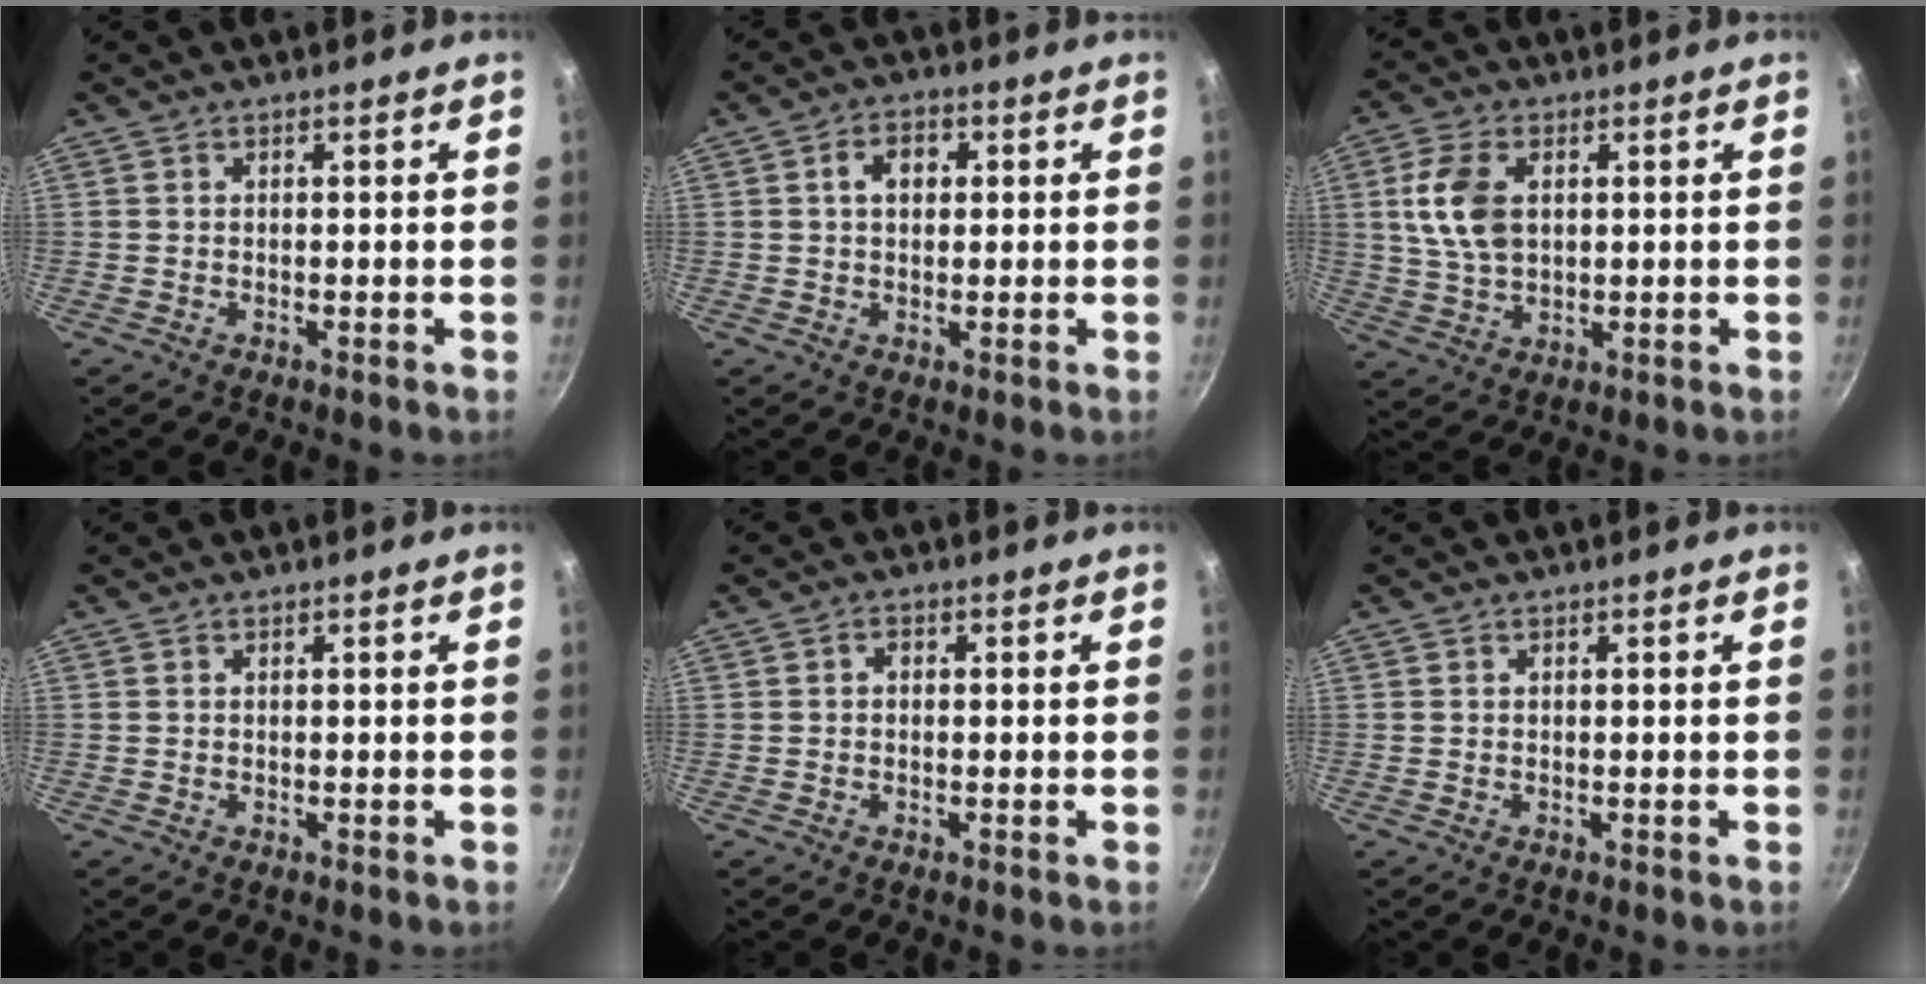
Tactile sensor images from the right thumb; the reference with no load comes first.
{"total": 4.8, "force": [0.9, 3.5, 3.2], "torque": [-0.031, 0.009, 0.010]}
{"total": 9.6, "force": [2.0, 6.0, 7.2], "torque": [-0.132, -0.004, 0.039]}
{"total": 0.0}
{"total": 1.4, "force": [0.0, 1.1, 0.9], "torque": [-0.014, 0.005, -0.002]}
{"total": 0.0}